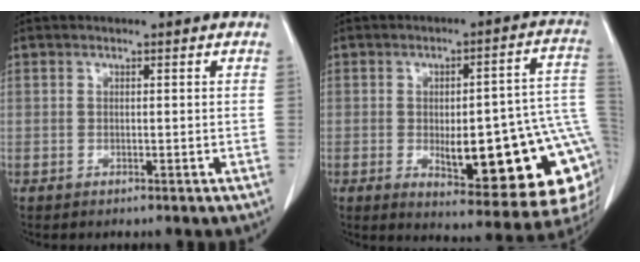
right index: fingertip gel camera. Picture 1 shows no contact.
{"total": 21.8, "force": [-3.2, 5.6, 20.8], "torque": [-0.186, 0.019, -0.019]}